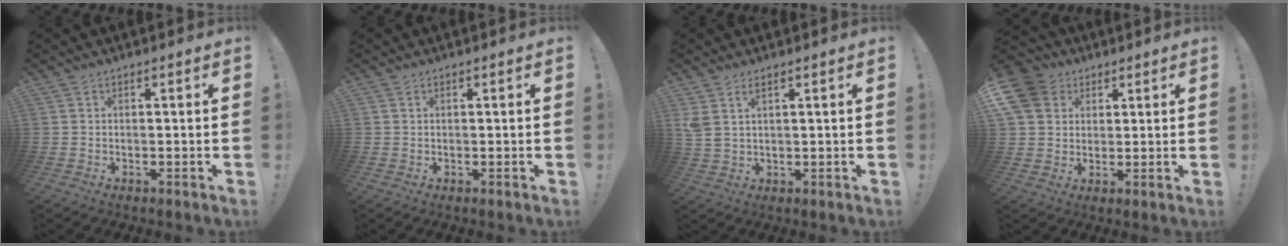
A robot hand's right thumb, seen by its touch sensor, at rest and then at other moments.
{"total": 0.0}
{"total": 3.5, "force": [1.9, 1.5, 2.4], "torque": [-0.048, -0.005, 0.037]}
{"total": 10.2, "force": [3.6, 8.6, 4.1], "torque": [-0.079, -0.013, 0.075]}